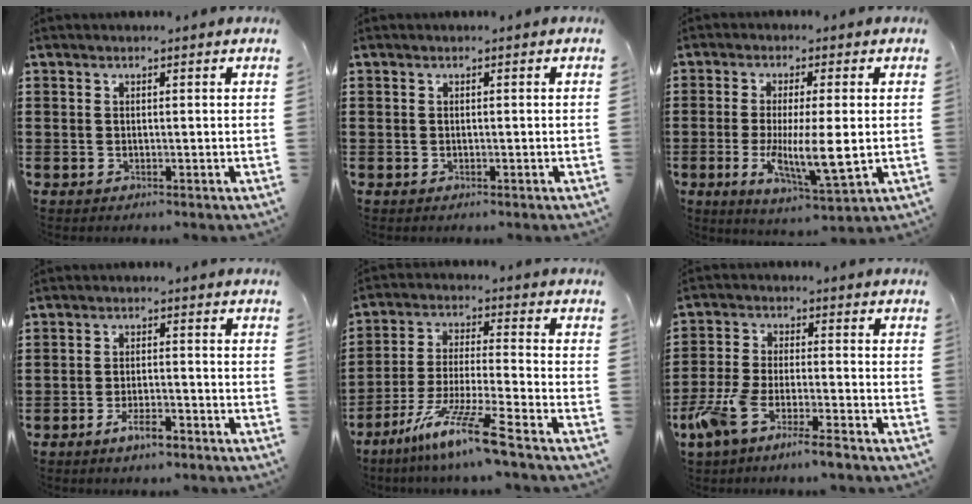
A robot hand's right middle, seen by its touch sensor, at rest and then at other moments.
{"total": 0.0}
{"total": 8.2, "force": [-0.6, 2.1, 7.9], "torque": [-0.144, -0.015, -0.009]}
{"total": 3.9, "force": [-2.7, 1.1, 2.6], "torque": [-0.050, 0.006, -0.052]}
{"total": 10.9, "force": [-8.2, 0.0, 7.2], "torque": [-0.151, -0.004, -0.164]}
{"total": 6.8, "force": [-5.2, 0.5, 4.4], "torque": [-0.111, -0.018, -0.103]}